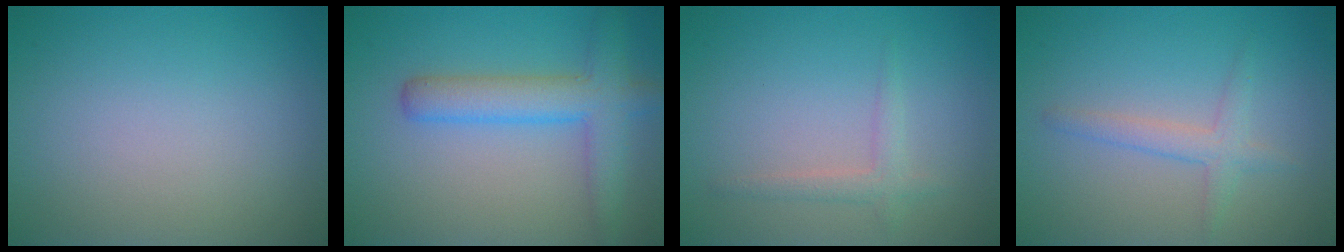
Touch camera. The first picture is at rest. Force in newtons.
{"total": 4.6, "press": 4.6, "slide": 0.2}
{"total": 1.6, "press": 1.6, "slide": 0.1}
{"total": 2.0, "press": 2.0, "slide": 0.1}